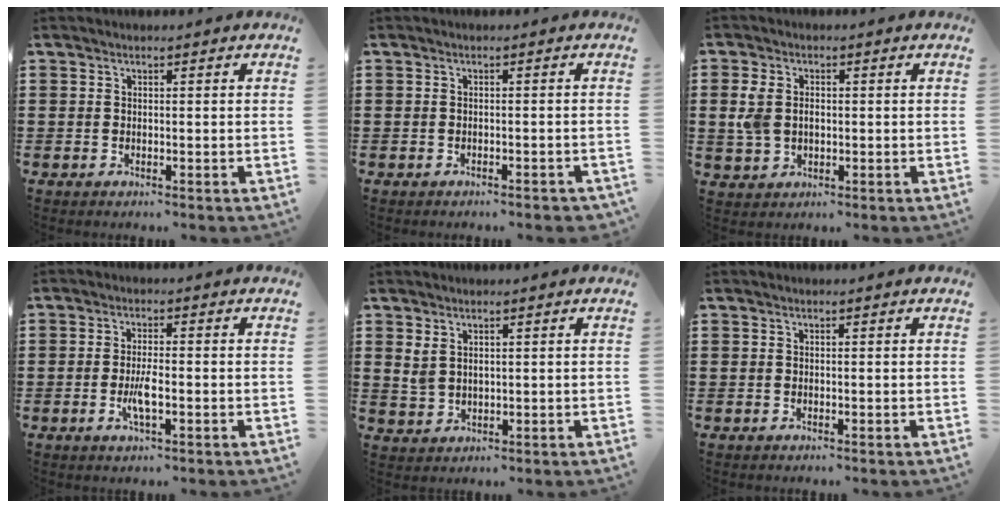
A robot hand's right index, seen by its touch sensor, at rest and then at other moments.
{"total": 0.9, "force": [-0.8, 0.0, 0.3], "torque": [-0.009, -0.004, -0.015]}
{"total": 4.0, "force": [0.3, 2.9, 2.7], "torque": [-0.072, 0.006, -0.002]}
{"total": 3.5, "force": [-1.0, 0.8, 3.3], "torque": [-0.069, -0.003, -0.022]}
{"total": 2.4, "force": [1.5, 1.3, 1.3], "torque": [-0.029, 0.005, 0.029]}
{"total": 0.0}